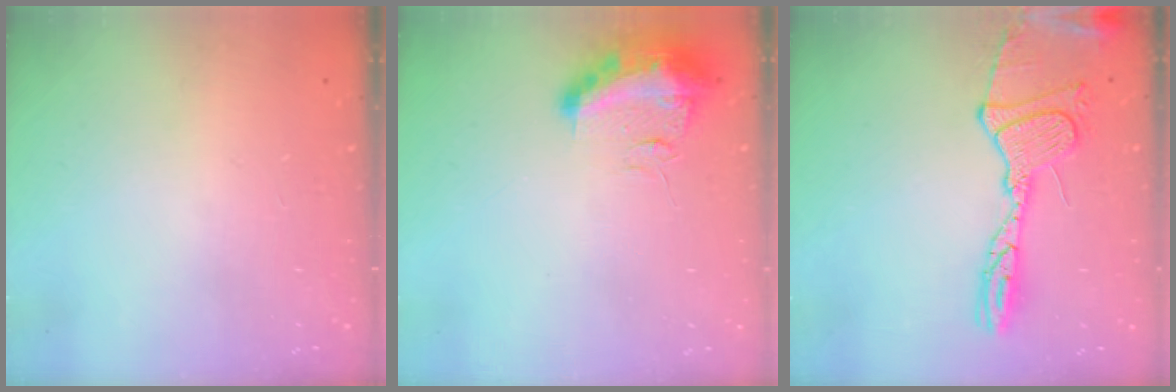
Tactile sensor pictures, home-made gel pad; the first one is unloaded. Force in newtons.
{"total": 17.3, "press": 13.2, "slide": 11.2}
{"total": 17.1, "press": 17.1, "slide": 1.5}